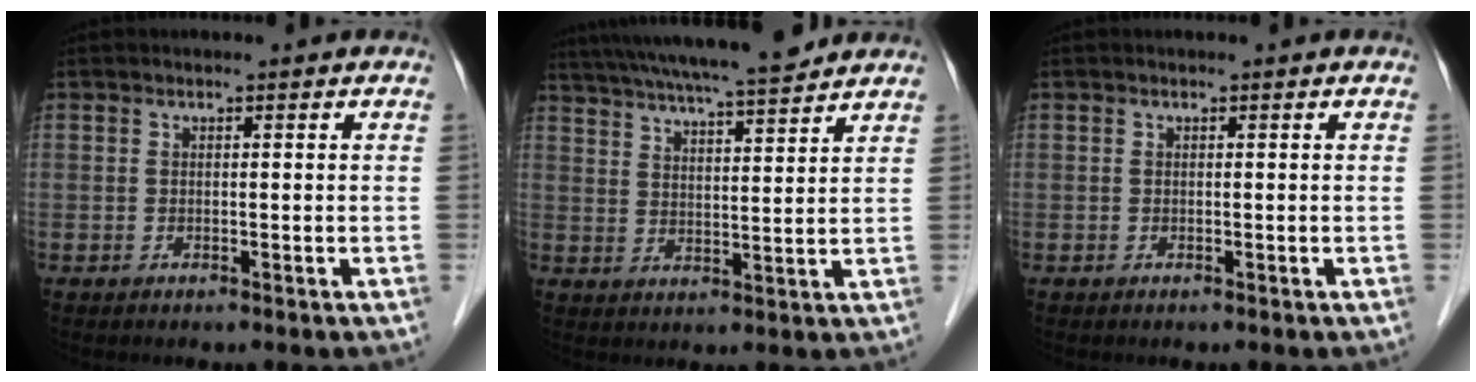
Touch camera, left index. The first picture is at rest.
{"total": 18.8, "force": [16.6, 1.3, 8.9], "torque": [-0.160, 0.035, 0.252]}
{"total": 0.0}